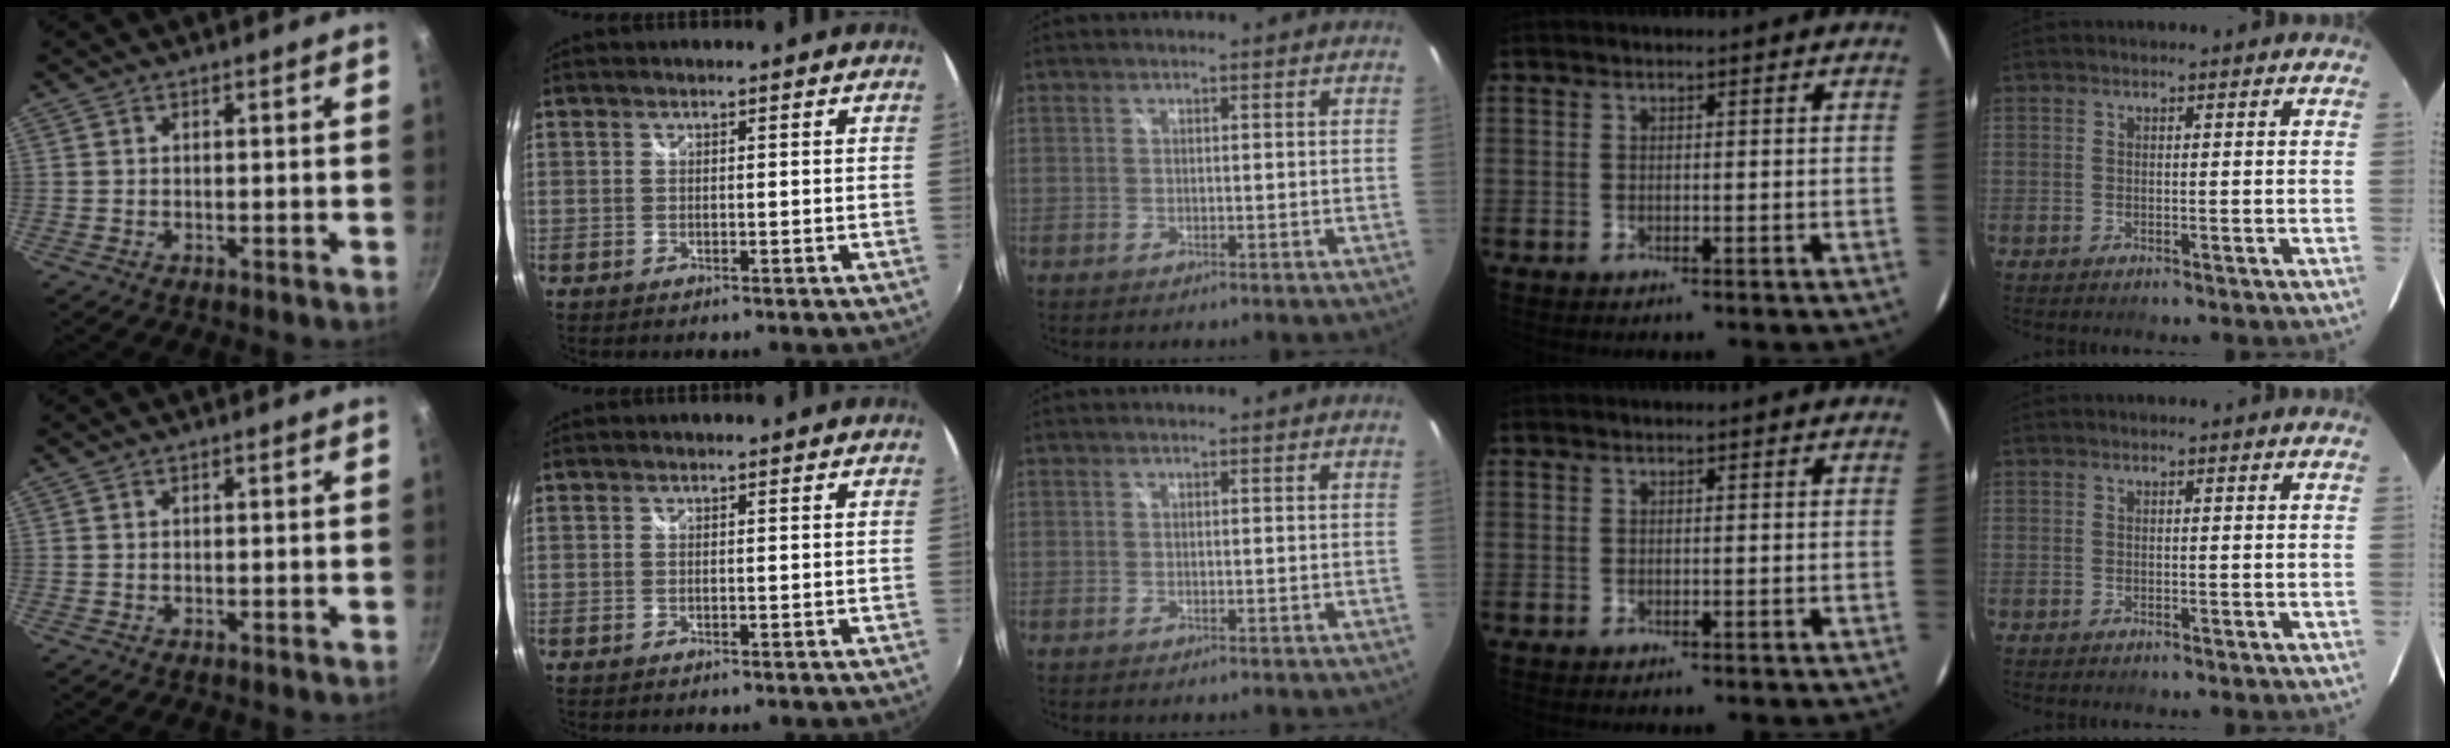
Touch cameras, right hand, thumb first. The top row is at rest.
{}